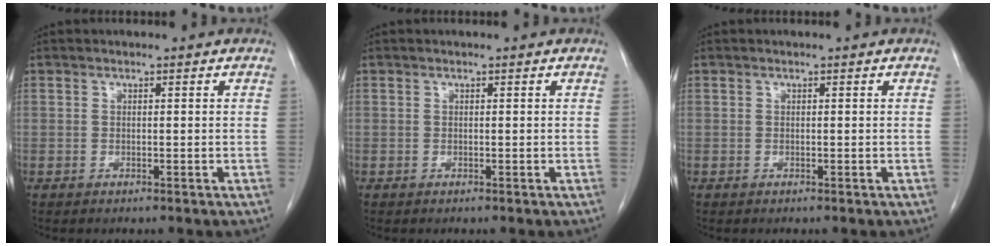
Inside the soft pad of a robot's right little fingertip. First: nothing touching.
{"total": 0.0}
{"total": 0.0}